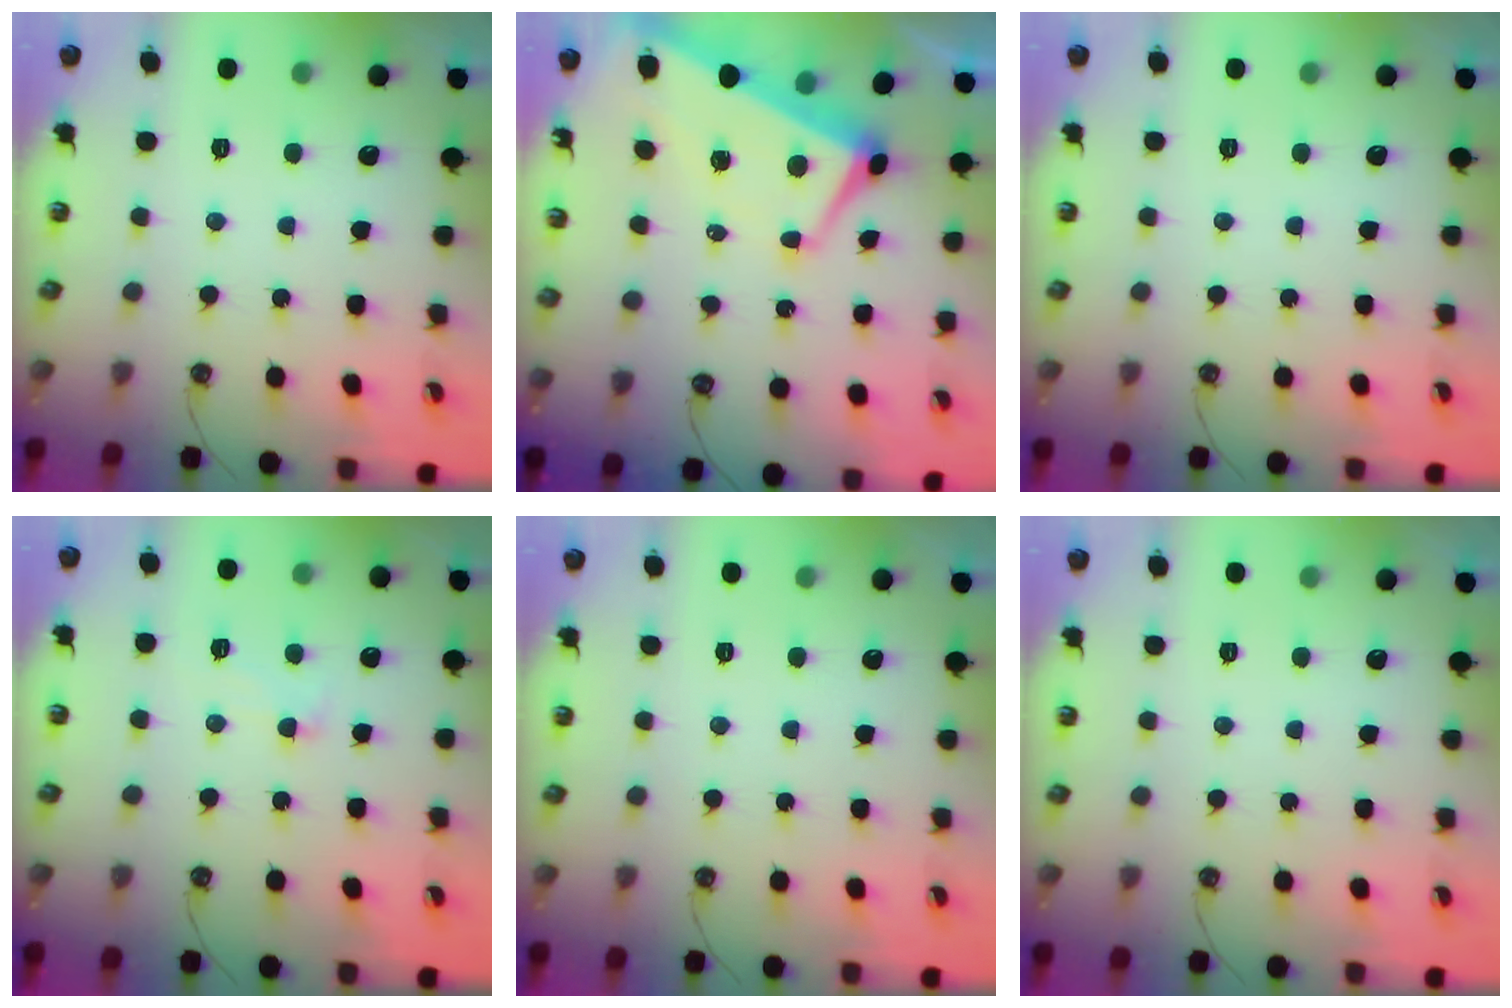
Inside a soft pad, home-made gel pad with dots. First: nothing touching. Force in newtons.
{"total": 1.7, "press": 1.0, "slide": 1.3}
{"total": 0.0}
{"total": 5.1, "press": 5.1, "slide": 0.6}
{"total": 0.0}
{"total": 0.0}